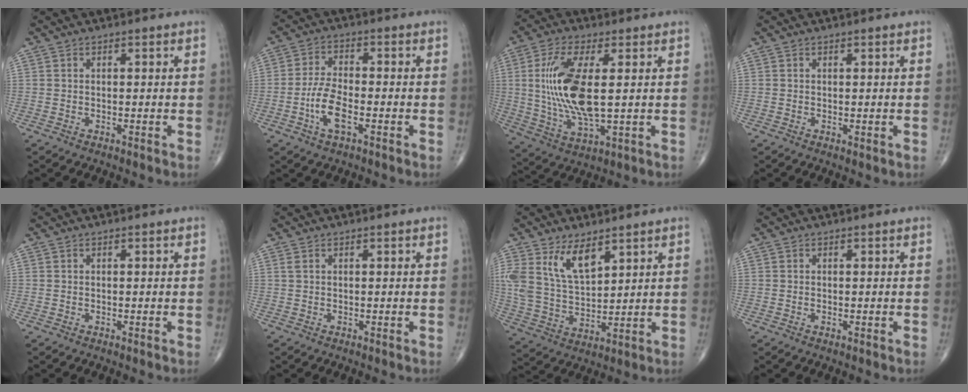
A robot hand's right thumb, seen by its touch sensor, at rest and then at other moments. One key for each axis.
{"total": 6.9, "fx": -2.4, "fy": 2.8, "fz": 5.8, "tx": -0.121, "ty": 0.014, "tz": -0.048}
{"total": 14.7, "fx": 1.6, "fy": 5.3, "fz": 13.7, "tx": -0.292, "ty": -0.015, "tz": 0.038}
{"total": 0.5, "fx": 0.0, "fy": 0.2, "fz": 0.5, "tx": -0.008, "ty": -0.003, "tz": 0.001}
{"total": 0.0}
{"total": 0.5, "fx": 0.2, "fy": 0.3, "fz": 0.4, "tx": -0.011, "ty": 0.008, "tz": 0.004}
{"total": 10.2, "fx": 5.9, "fy": 4.8, "fz": 6.8, "tx": -0.121, "ty": -0.028, "tz": 0.126}
{"total": 0.0}